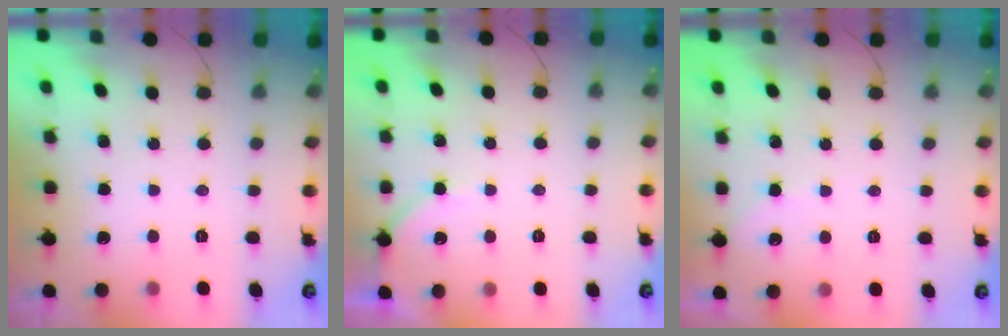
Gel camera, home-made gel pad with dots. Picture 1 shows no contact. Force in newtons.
{"total": 3.9, "press": 3.8, "slide": 0.6}
{"total": 2.4, "press": 2.4, "slide": 0.5}